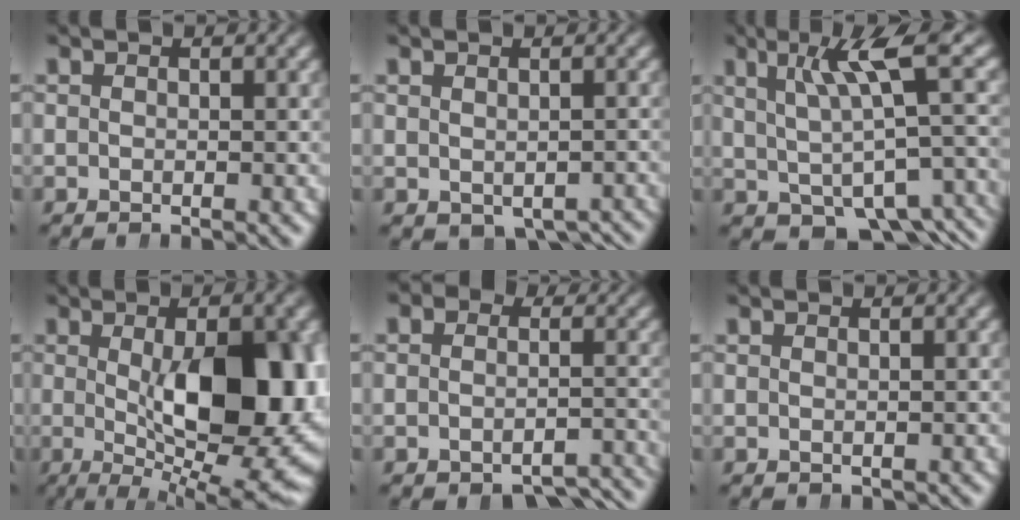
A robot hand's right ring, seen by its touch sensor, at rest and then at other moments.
{"total": 3.5, "force": [-2.9, 1.5, 1.5], "torque": [-0.011, -0.019, -0.026]}
{"total": 6.4, "force": [-2.1, 2.5, 5.5], "torque": [-0.062, -0.012, -0.016]}
{"total": 13.5, "force": [-0.2, 5.0, 12.5], "torque": [-0.172, -0.012, 0.011]}
{"total": 5.0, "force": [-4.3, 2.2, 1.5], "torque": [-0.018, -0.020, -0.060]}
{"total": 0.0}